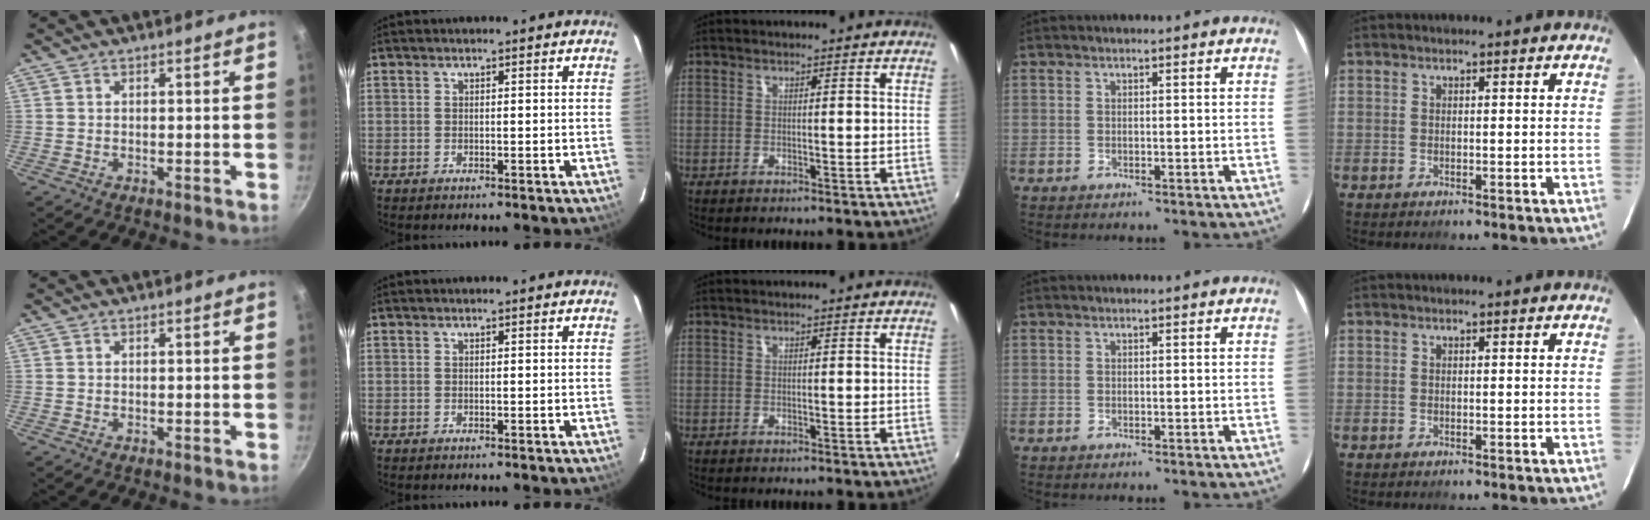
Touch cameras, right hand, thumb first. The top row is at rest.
{}